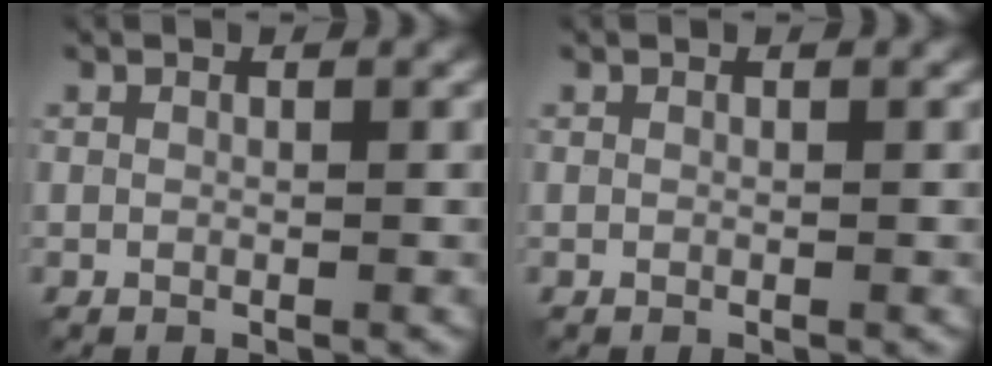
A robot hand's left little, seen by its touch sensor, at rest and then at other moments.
{"total": 0.0}